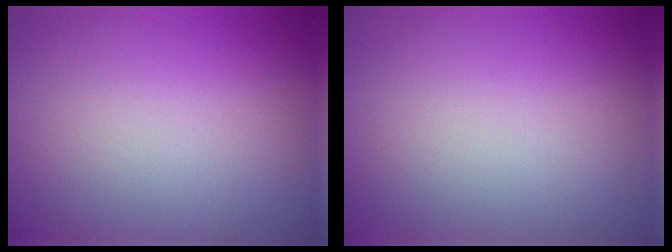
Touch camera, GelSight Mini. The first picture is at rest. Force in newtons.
{"total": 0.0}